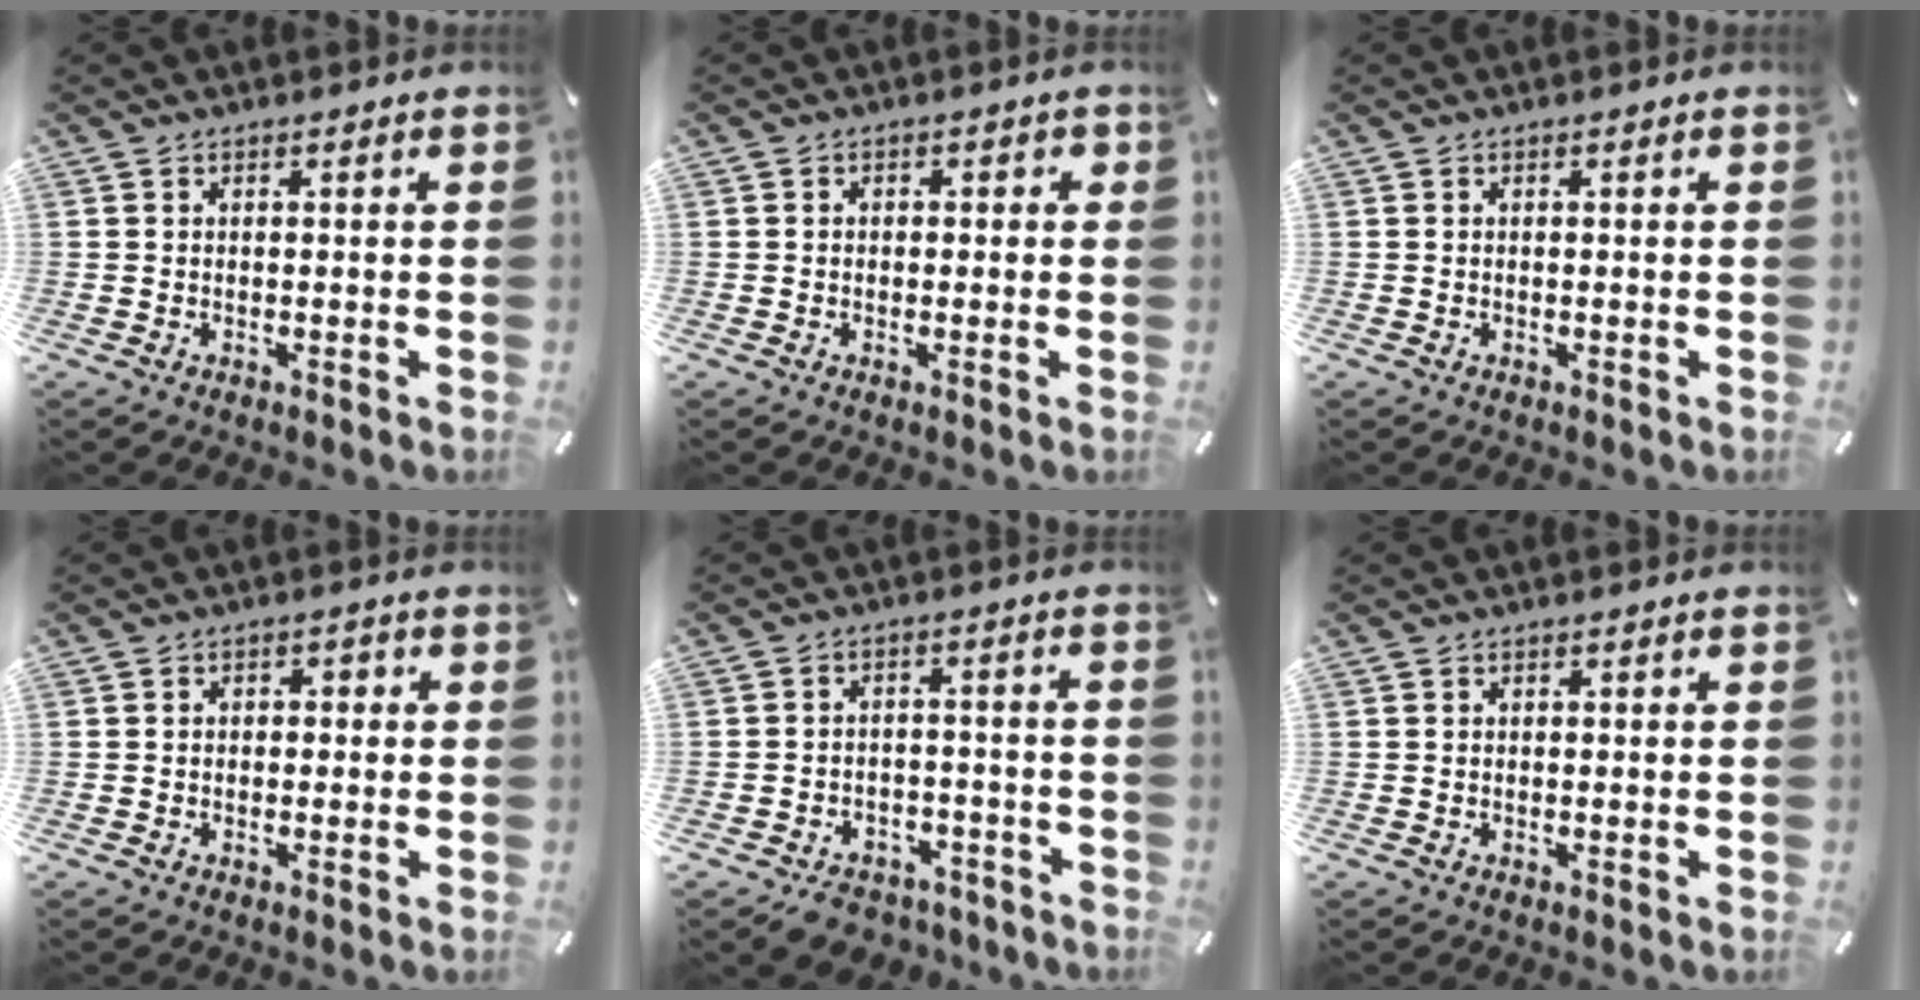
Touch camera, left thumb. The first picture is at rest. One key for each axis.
{"total": 2.1, "fx": -0.4, "fy": 1.6, "fz": 1.3, "tx": -0.016, "ty": 0.007, "tz": -0.012}
{"total": 0.0}
{"total": 1.8, "fx": -0.8, "fy": 1.4, "fz": 0.8, "tx": -0.016, "ty": 0.009, "tz": -0.019}
{"total": 5.6, "fx": -4.2, "fy": 3.4, "fz": 1.3, "tx": -0.018, "ty": 0.030, "tz": -0.078}
{"total": 0.0}